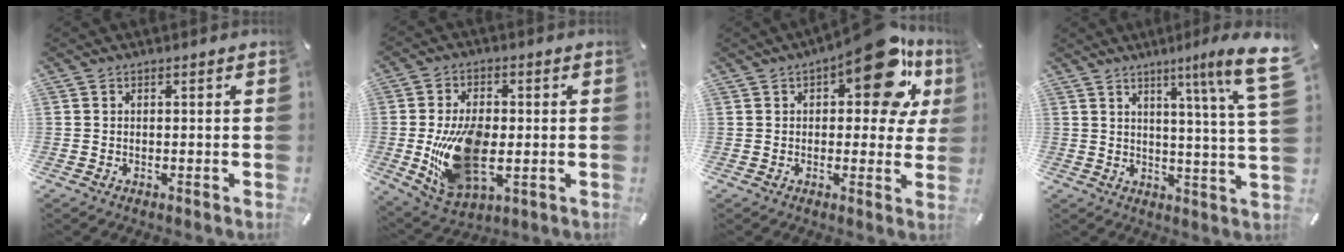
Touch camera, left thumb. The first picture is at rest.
{"total": 16.2, "force": [-1.3, 10.1, 12.6], "torque": [-0.249, -0.011, -0.020]}
{"total": 17.6, "force": [8.3, 7.6, 13.6], "torque": [-0.171, -0.040, 0.130]}
{"total": 13.0, "force": [6.9, 0.1, 11.0], "torque": [-0.157, -0.047, 0.098]}